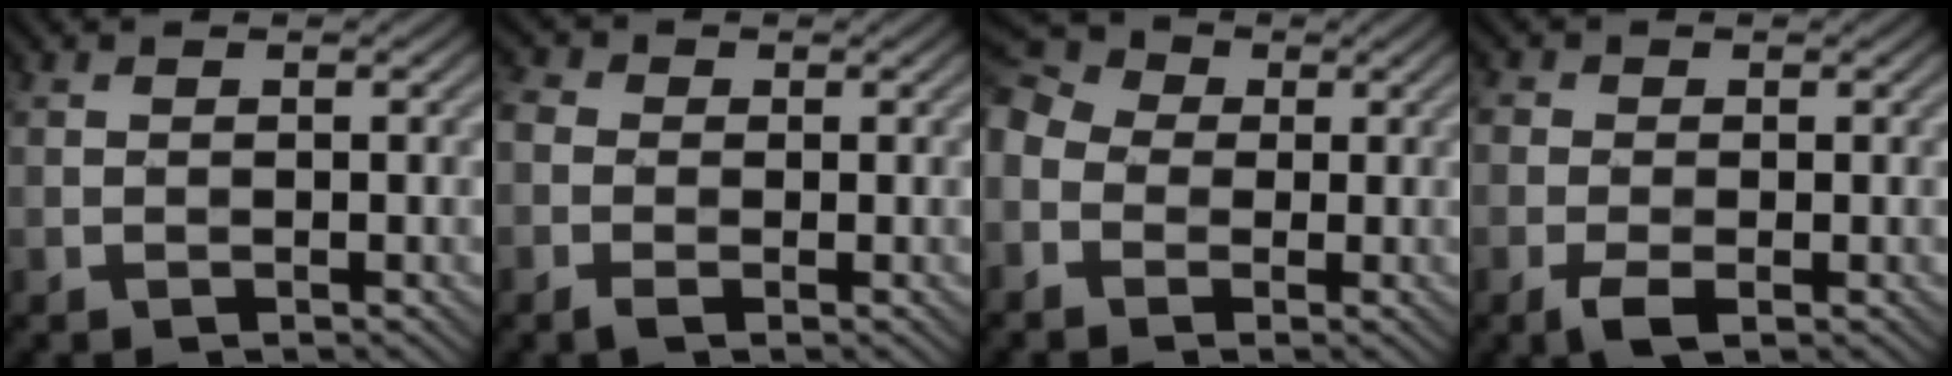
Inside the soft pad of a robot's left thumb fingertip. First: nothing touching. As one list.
[{"total": 2.7, "force": [-0.8, 2.0, 1.6], "torque": [-0.042, 0.001, -0.027]}, {"total": 7.7, "force": [-1.4, 6.3, 4.3], "torque": [-0.138, 0.002, -0.040]}, {"total": 2.9, "force": [-1.3, 1.6, 2.0], "torque": [-0.047, -0.001, -0.029]}]